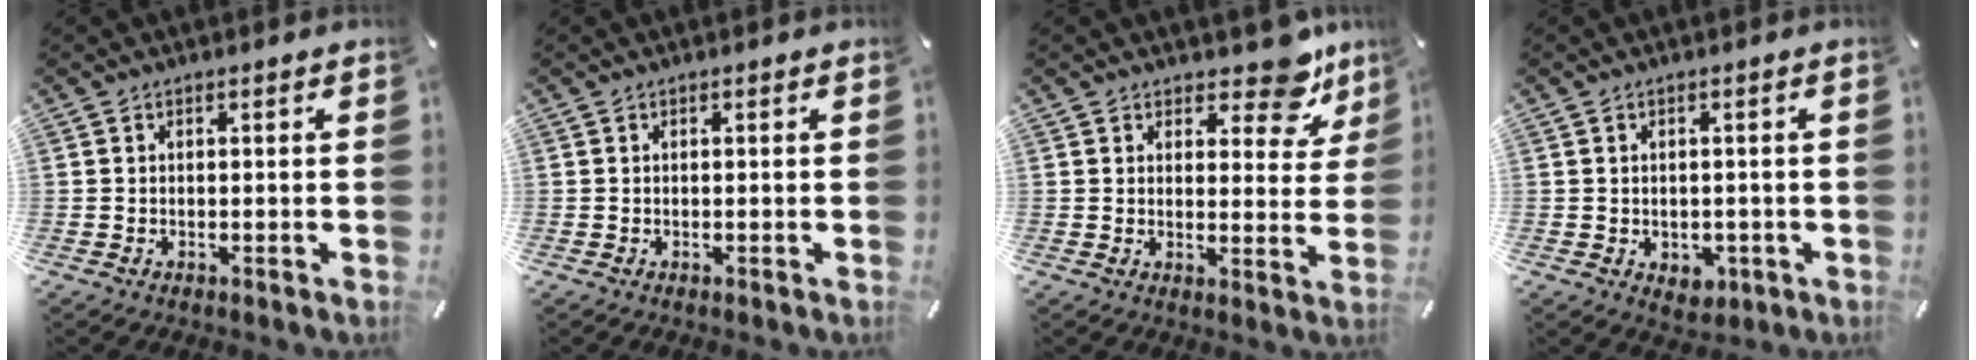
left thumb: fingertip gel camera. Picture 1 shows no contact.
{"total": 0.0}
{"total": 9.8, "force": [7.4, 4.5, 4.6], "torque": [-0.041, -0.055, 0.125]}
{"total": 3.0, "force": [-0.7, 2.6, 1.3], "torque": [-0.007, -0.001, -0.014]}